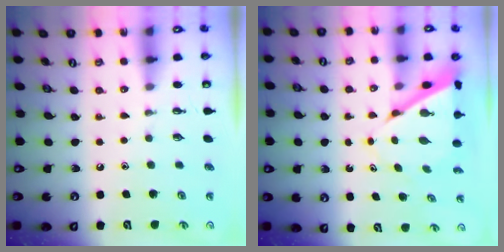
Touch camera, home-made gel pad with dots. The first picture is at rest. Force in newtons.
{"total": 7.2, "press": 7.2, "slide": 0.7}